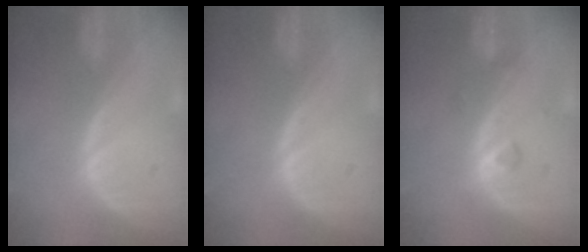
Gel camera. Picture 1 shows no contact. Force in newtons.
{"total": 0.0}
{"total": 1.8, "press": 1.8, "slide": 0.1}